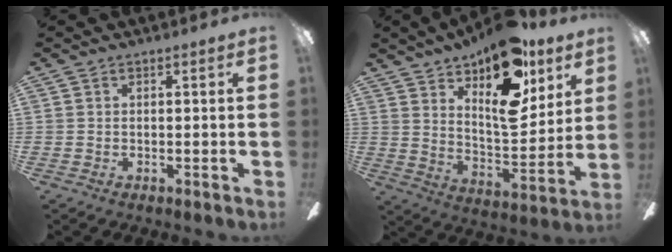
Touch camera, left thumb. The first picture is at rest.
{"total": 19.3, "force": [12.5, 8.0, 12.4], "torque": [-0.176, -0.076, 0.209]}